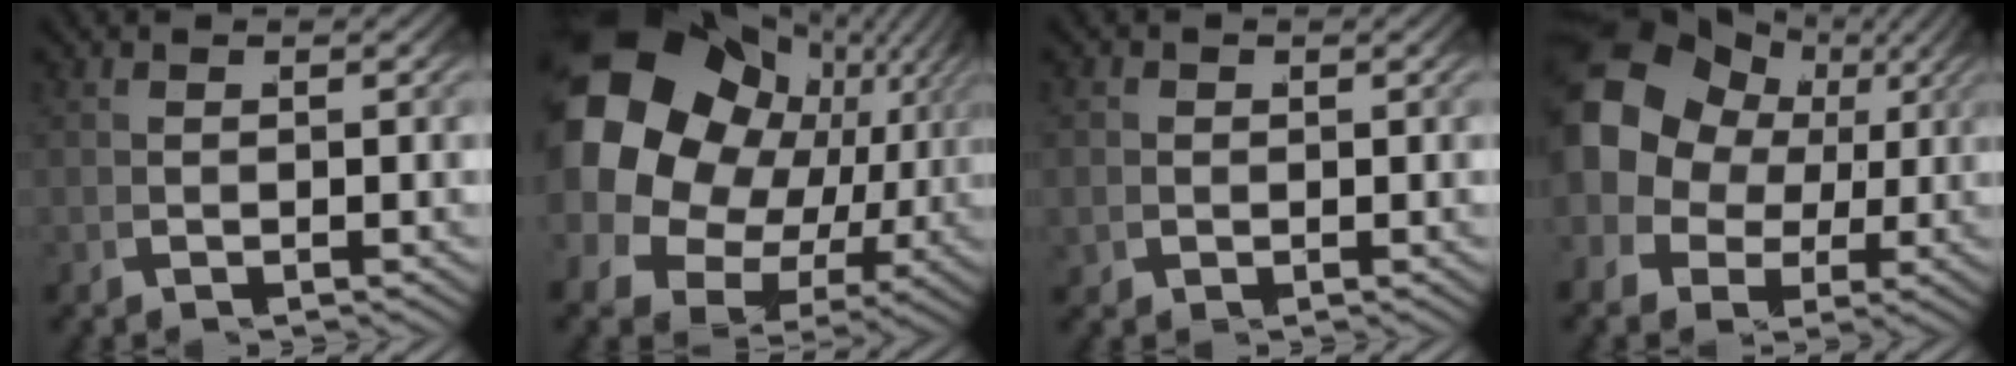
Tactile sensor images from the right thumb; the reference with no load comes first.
{"total": 22.4, "force": [3.1, 16.8, 14.5], "torque": [-0.283, -0.022, 0.048]}
{"total": 1.5, "force": [-0.1, 1.5, 0.2], "torque": [-0.005, -0.005, 0.001]}
{"total": 14.6, "force": [3.1, 11.5, 8.5], "torque": [-0.185, -0.005, 0.047]}